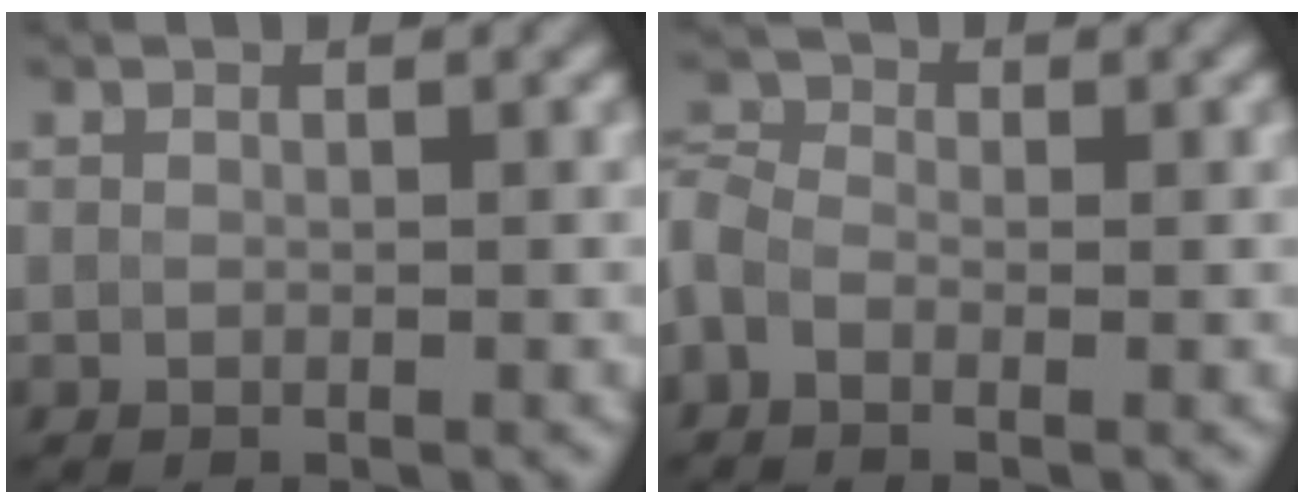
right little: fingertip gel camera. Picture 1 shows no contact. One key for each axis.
{"total": 2.5, "fx": -0.9, "fy": 1.6, "fz": 1.7, "tx": -0.025, "ty": 0.011, "tz": -0.027}